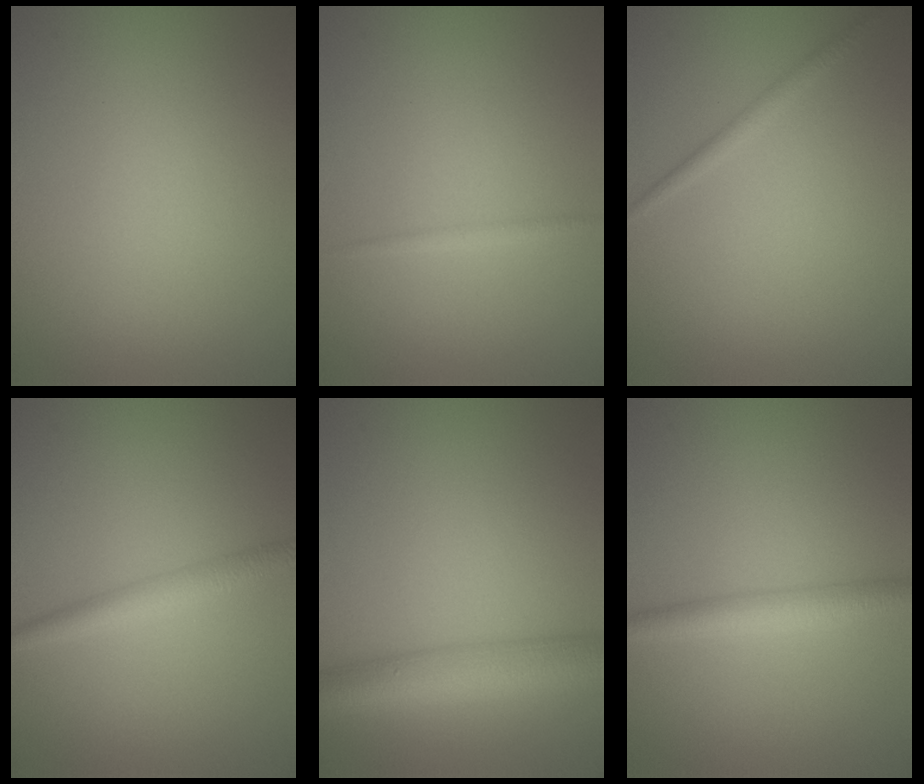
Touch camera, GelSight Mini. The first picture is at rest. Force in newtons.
{"total": 0.7, "press": 0.7, "slide": 0.0}
{"total": 1.2, "press": 1.2, "slide": 0.0}
{"total": 2.4, "press": 2.4, "slide": 0.0}
{"total": 6.1, "press": 6.1, "slide": 0.1}
{"total": 2.9, "press": 2.9, "slide": 0.1}